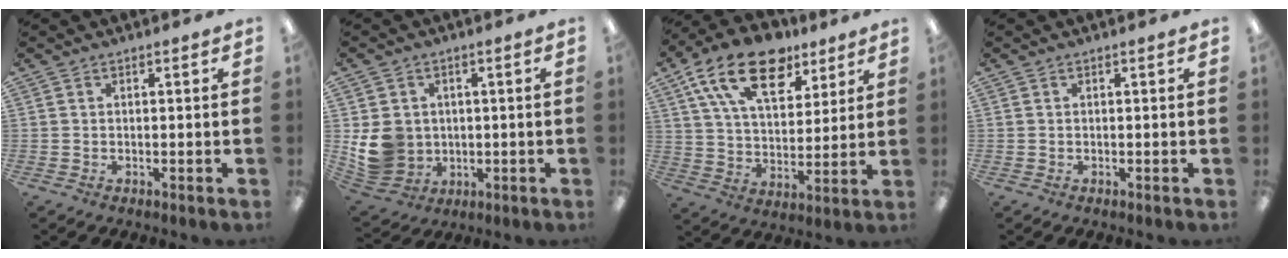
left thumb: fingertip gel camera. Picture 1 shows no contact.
{"total": 10.0, "force": [0.4, 9.1, 4.2], "torque": [-0.099, 0.003, 0.015]}
{"total": 19.7, "force": [12.0, 10.3, 11.7], "torque": [-0.199, -0.052, 0.211]}
{"total": 0.0}